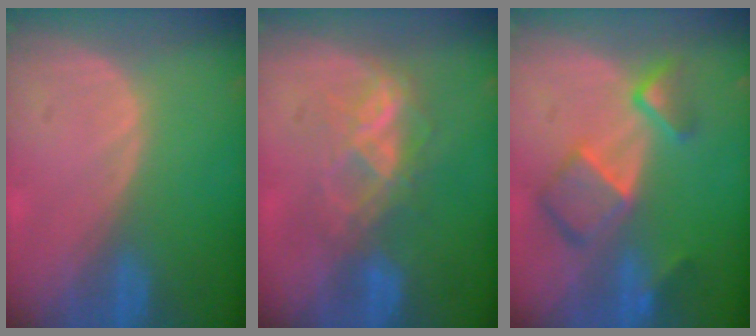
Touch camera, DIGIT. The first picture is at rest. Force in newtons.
{"total": 5.8, "press": 5.7, "slide": 1.3}
{"total": 7.9, "press": 6.8, "slide": 3.9}